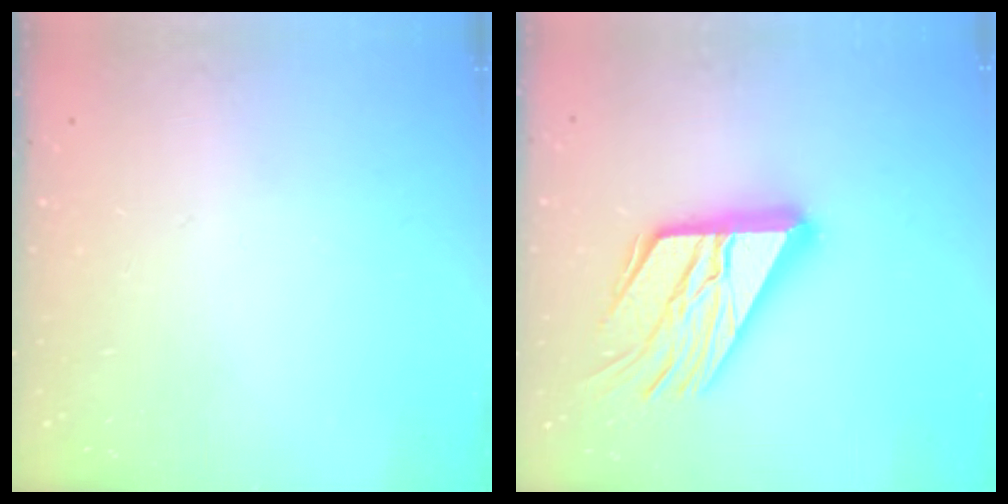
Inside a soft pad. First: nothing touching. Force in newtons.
{"total": 21.7, "press": 21.6, "slide": 2.2}